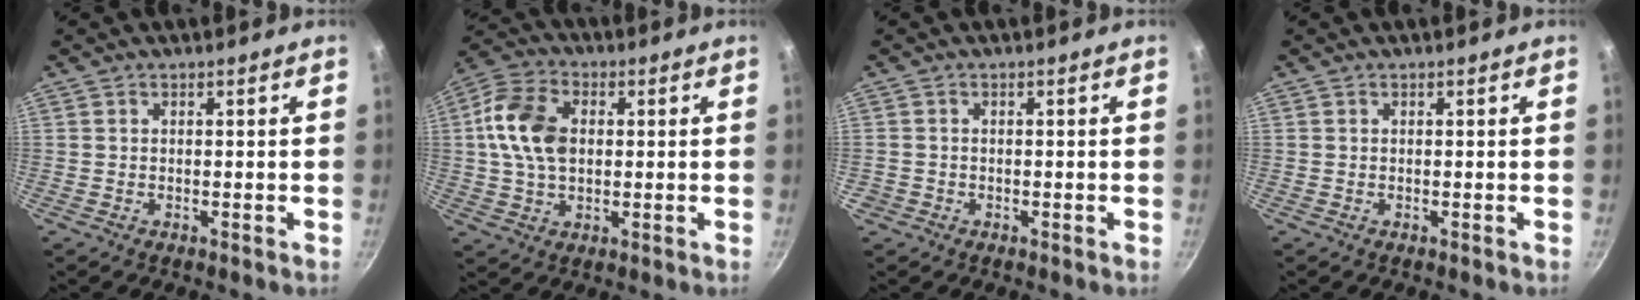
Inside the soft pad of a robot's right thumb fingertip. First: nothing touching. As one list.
[{"total": 12.4, "force": [1.4, 8.4, 9.0], "torque": [-0.155, 0.016, 0.014]}, {"total": 1.3, "force": [-0.5, 1.1, 0.2], "torque": [-0.004, 0.003, -0.006]}, {"total": 0.0}]